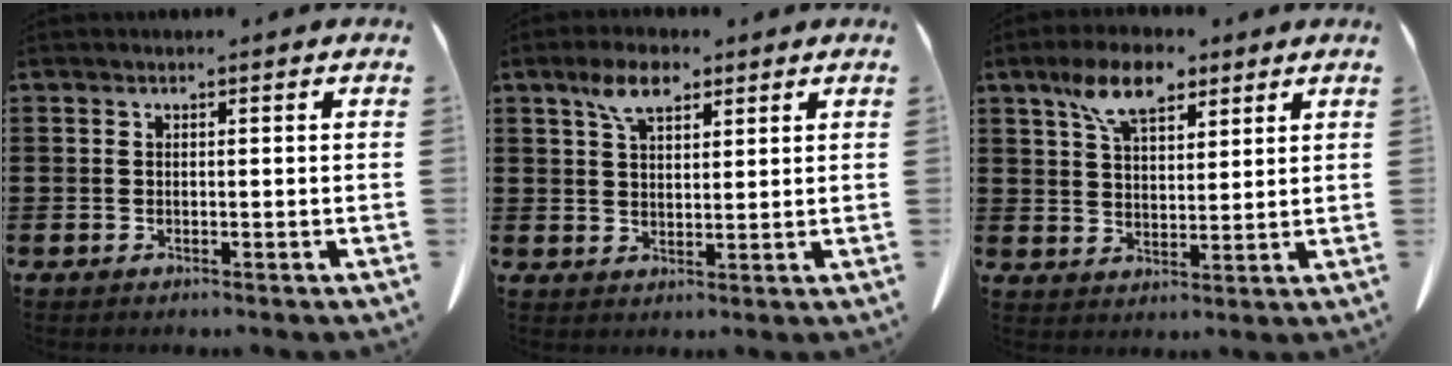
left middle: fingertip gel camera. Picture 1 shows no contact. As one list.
[{"total": 5.8, "force": [3.6, 2.7, 3.7], "torque": [-0.082, 0.010, 0.065]}, {"total": 8.6, "force": [5.7, 3.8, 5.2], "torque": [-0.110, 0.001, 0.104]}]